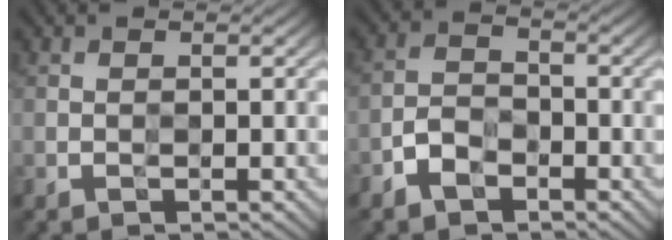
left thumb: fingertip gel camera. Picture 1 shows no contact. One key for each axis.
{"total": 3.7, "fx": -2.5, "fy": 1.9, "fz": 1.9, "tx": -0.038, "ty": 0.002, "tz": -0.058}